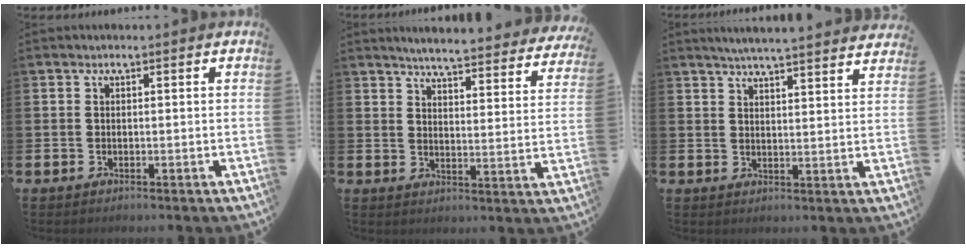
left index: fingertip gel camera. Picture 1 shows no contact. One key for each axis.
{"total": 5.1, "fx": 5.0, "fy": 0.1, "fz": 1.1, "tx": -0.039, "ty": -0.041, "tz": 0.083}
{"total": 5.0, "fx": 4.8, "fy": -0.6, "fz": 0.9, "tx": -0.028, "ty": -0.029, "tz": 0.085}